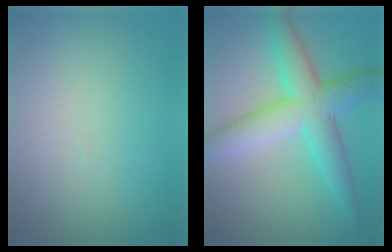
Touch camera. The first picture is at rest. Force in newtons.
{"total": 6.7, "press": 6.7, "slide": 0.2}